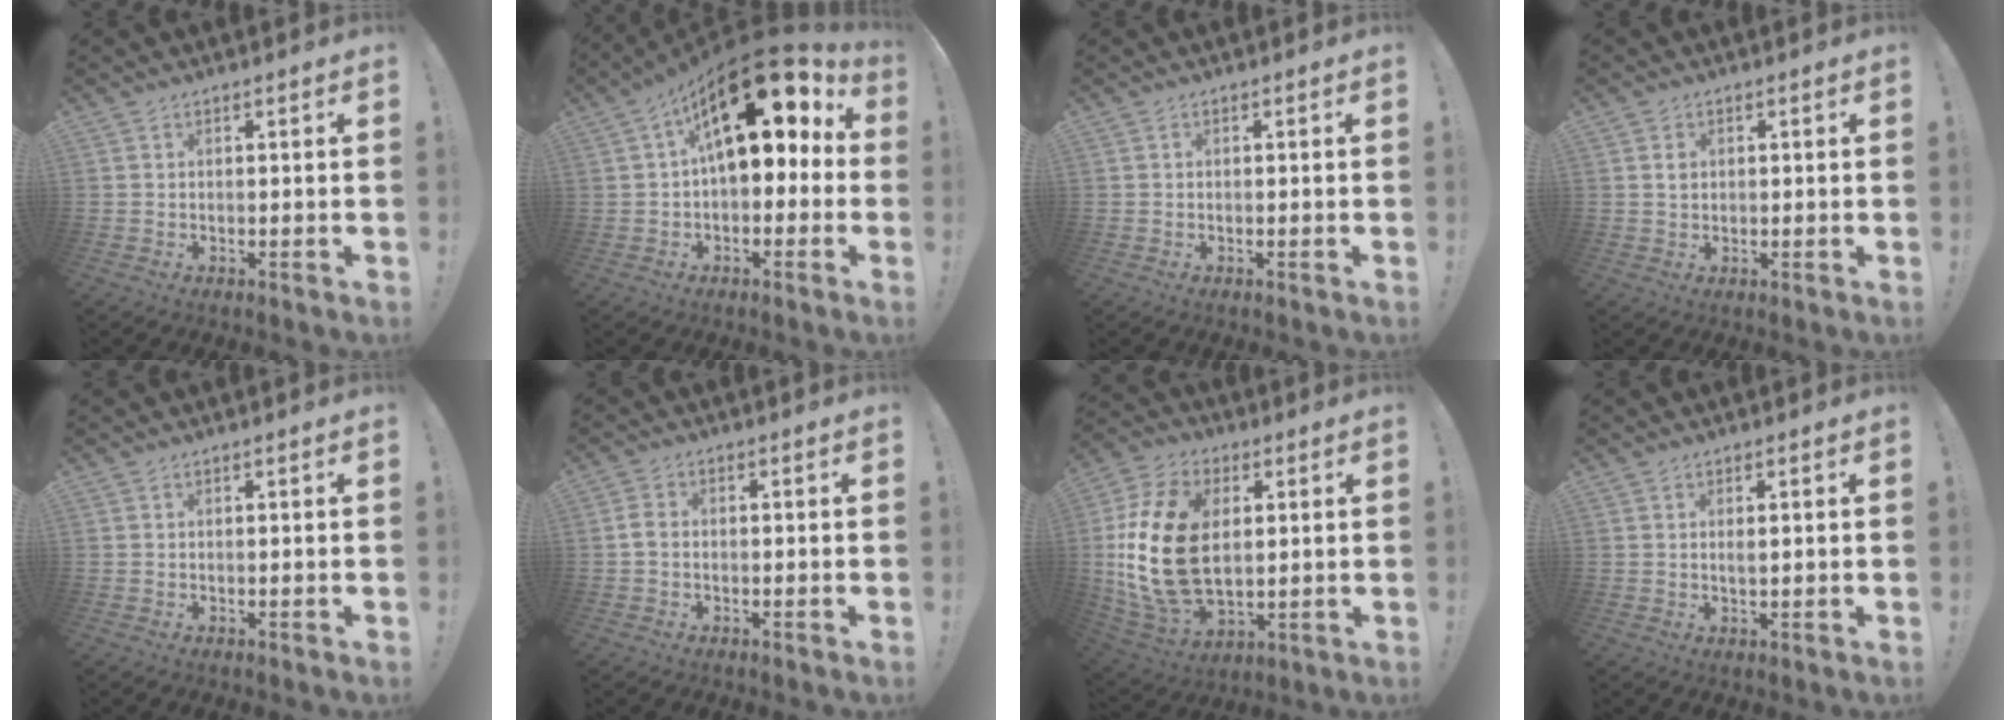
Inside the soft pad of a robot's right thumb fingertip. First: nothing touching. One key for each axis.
{"total": 19.6, "fx": 7.8, "fy": 9.0, "fz": 15.6, "tx": -0.248, "ty": -0.042, "tz": 0.136}
{"total": 0.0}
{"total": 1.6, "fx": 0.4, "fy": 1.3, "fz": 0.7, "tx": -0.002, "ty": 0.000, "tz": 0.004}
{"total": 0.0}
{"total": 2.5, "fx": -0.6, "fy": 1.8, "fz": 1.6, "tx": -0.029, "ty": 0.011, "tz": -0.010}
{"total": 22.8, "fx": 2.4, "fy": 15.0, "fz": 17.0, "tx": -0.344, "ty": 0.002, "tz": 0.048}
{"total": 1.6, "fx": 0.3, "fy": 0.3, "fz": 1.5, "tx": -0.021, "ty": -0.005, "tz": 0.002}